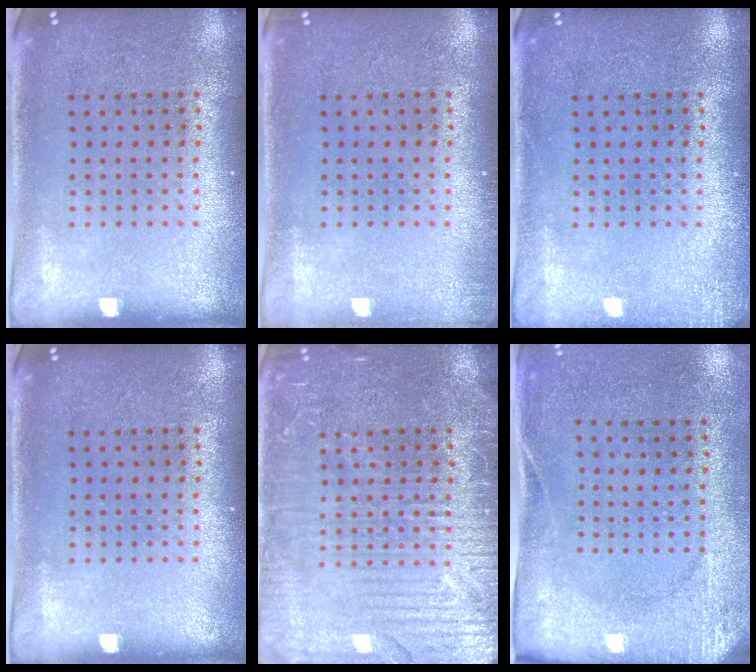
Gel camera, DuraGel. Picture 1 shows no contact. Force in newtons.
{"total": 0.9, "press": 0.8, "slide": 0.3}
{"total": 1.4, "press": 1.4, "slide": 0.2}
{"total": 0.0}
{"total": 3.9, "press": 3.9, "slide": 0.6}
{"total": 2.7, "press": 2.1, "slide": 1.7}